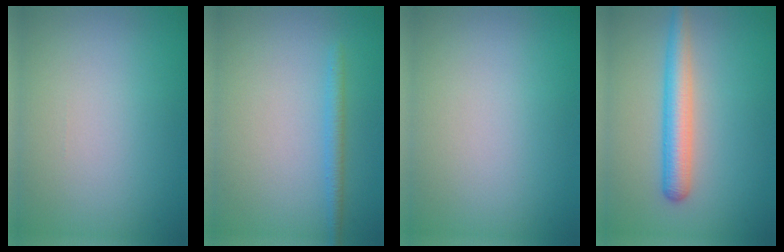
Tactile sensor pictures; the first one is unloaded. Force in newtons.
{"total": 1.5, "press": 1.5, "slide": 0.2}
{"total": 0.0}
{"total": 3.8, "press": 3.8, "slide": 0.2}